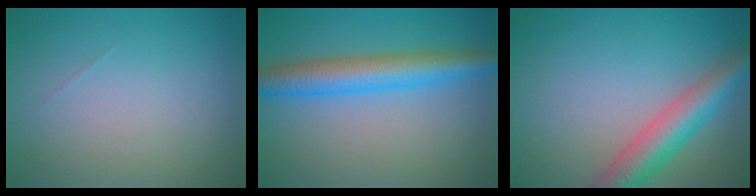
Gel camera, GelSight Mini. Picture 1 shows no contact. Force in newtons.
{"total": 5.8, "press": 5.8, "slide": 0.2}
{"total": 5.8, "press": 5.8, "slide": 0.2}